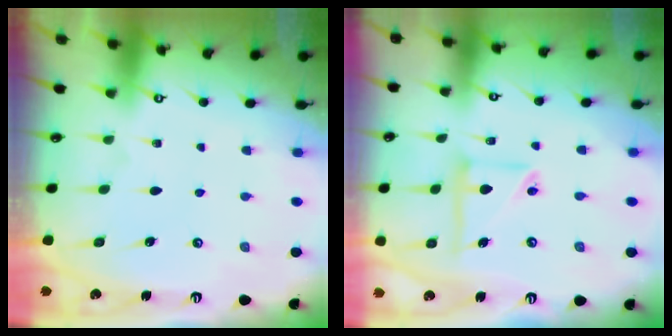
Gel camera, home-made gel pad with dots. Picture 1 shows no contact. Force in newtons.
{"total": 9.1, "press": 9.1, "slide": 0.8}